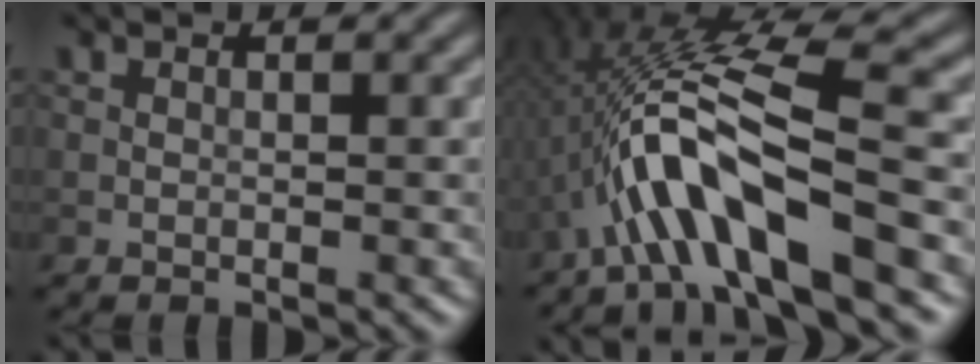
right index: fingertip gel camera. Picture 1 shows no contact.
{"total": 9.4, "force": [-3.1, 1.9, 8.7], "torque": [-0.156, 0.027, -0.056]}